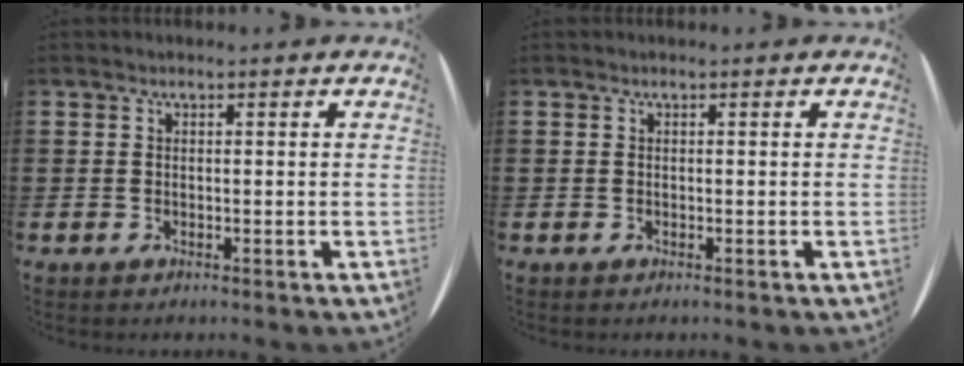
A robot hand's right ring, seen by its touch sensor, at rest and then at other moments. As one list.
[{"total": 0.0}]